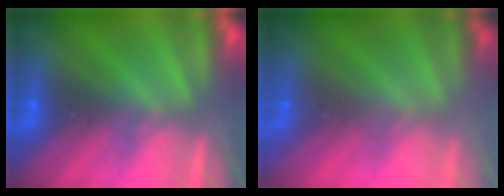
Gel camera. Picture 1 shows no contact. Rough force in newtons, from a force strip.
{"total": 9.1}